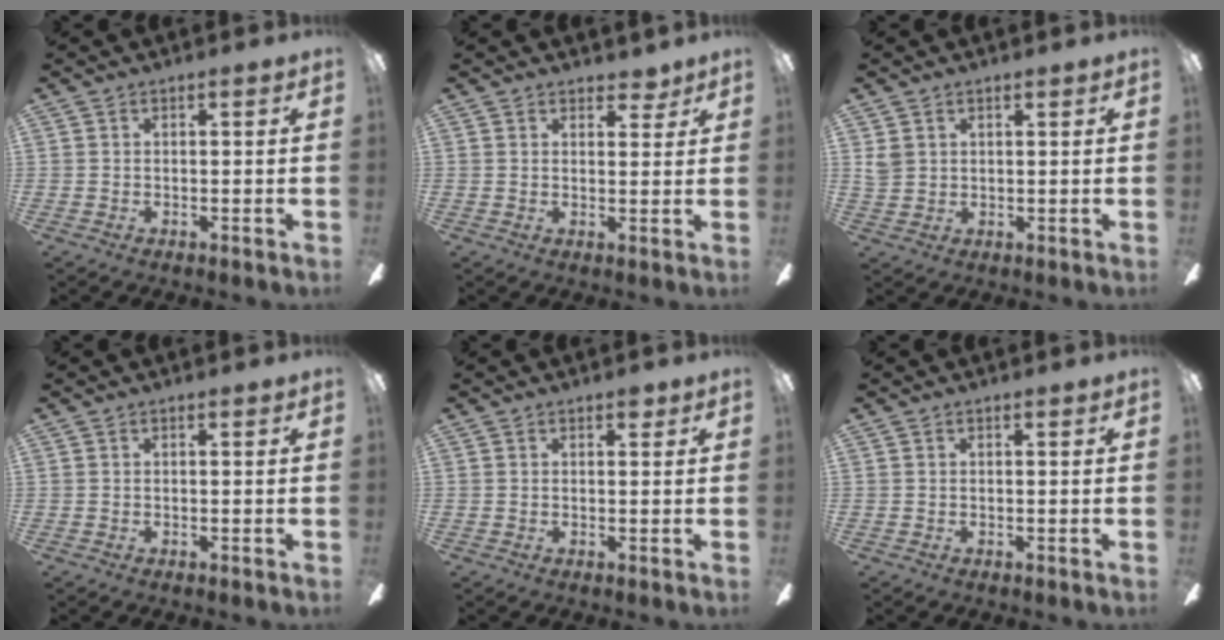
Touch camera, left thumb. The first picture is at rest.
{"total": 3.4, "force": [2.8, 1.7, 0.9], "torque": [0.003, -0.012, 0.048]}
{"total": 3.0, "force": [1.5, 2.4, 1.1], "torque": [-0.016, 0.001, 0.028]}
{"total": 0.0}
{"total": 1.6, "force": [1.1, 1.0, 0.7], "torque": [0.002, -0.003, 0.015]}
{"total": 0.0}